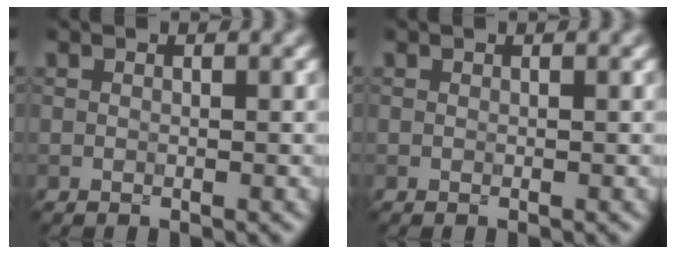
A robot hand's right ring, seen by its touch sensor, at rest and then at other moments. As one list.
[{"total": 0.0}]